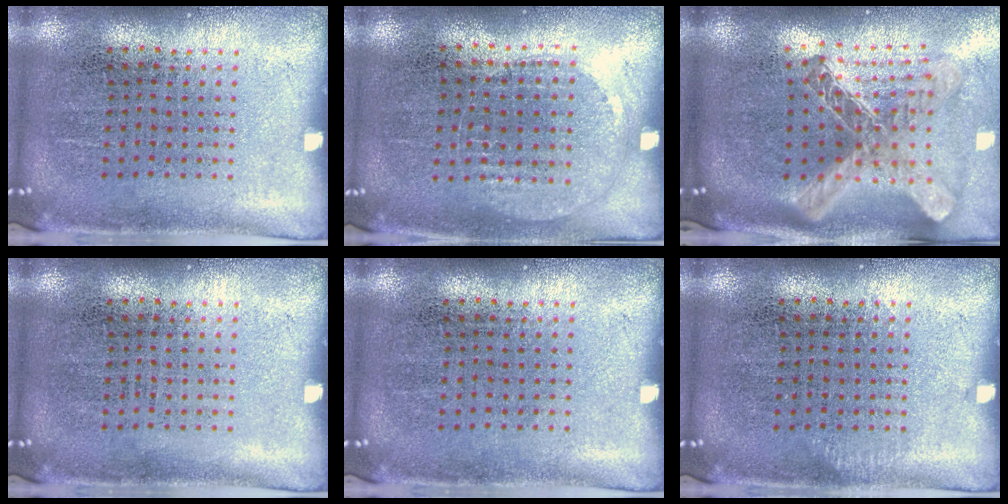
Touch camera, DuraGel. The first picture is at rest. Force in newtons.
{"total": 0.9, "press": 0.9, "slide": 0.3}
{"total": 2.8, "press": 2.1, "slide": 1.9}
{"total": 0.0}
{"total": 0.0}
{"total": 0.6, "press": 0.6, "slide": 0.2}